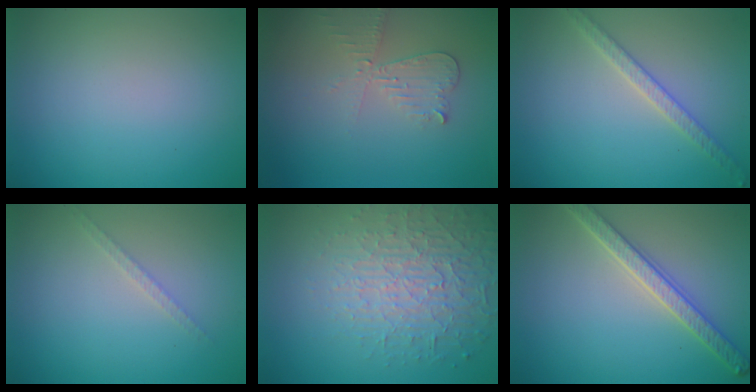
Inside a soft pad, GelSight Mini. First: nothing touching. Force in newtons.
{"total": 2.6, "press": 2.5, "slide": 0.6}
{"total": 2.5, "press": 2.4, "slide": 0.4}
{"total": 1.1, "press": 1.1, "slide": 0.2}
{"total": 4.6, "press": 4.1, "slide": 2.1}
{"total": 4.0, "press": 3.5, "slide": 2.0}